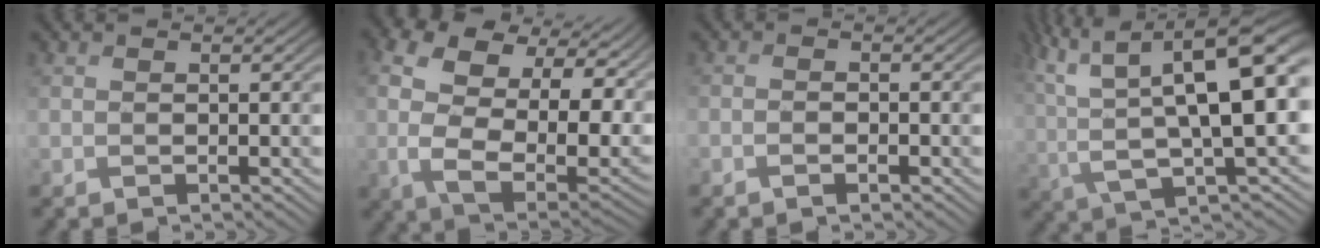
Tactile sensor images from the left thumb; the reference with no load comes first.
{"total": 16.1, "force": [3.3, 10.8, 11.4], "torque": [-0.233, -0.023, 0.088]}
{"total": 1.3, "force": [-1.2, 0.3, 0.4], "torque": [0.003, 0.002, -0.028]}
{"total": 15.4, "force": [3.0, 6.3, 13.8], "torque": [-0.255, -0.001, 0.061]}